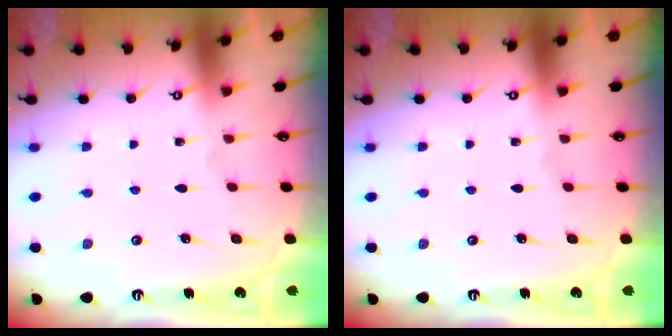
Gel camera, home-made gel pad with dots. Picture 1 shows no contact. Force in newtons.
{"total": 0.0}